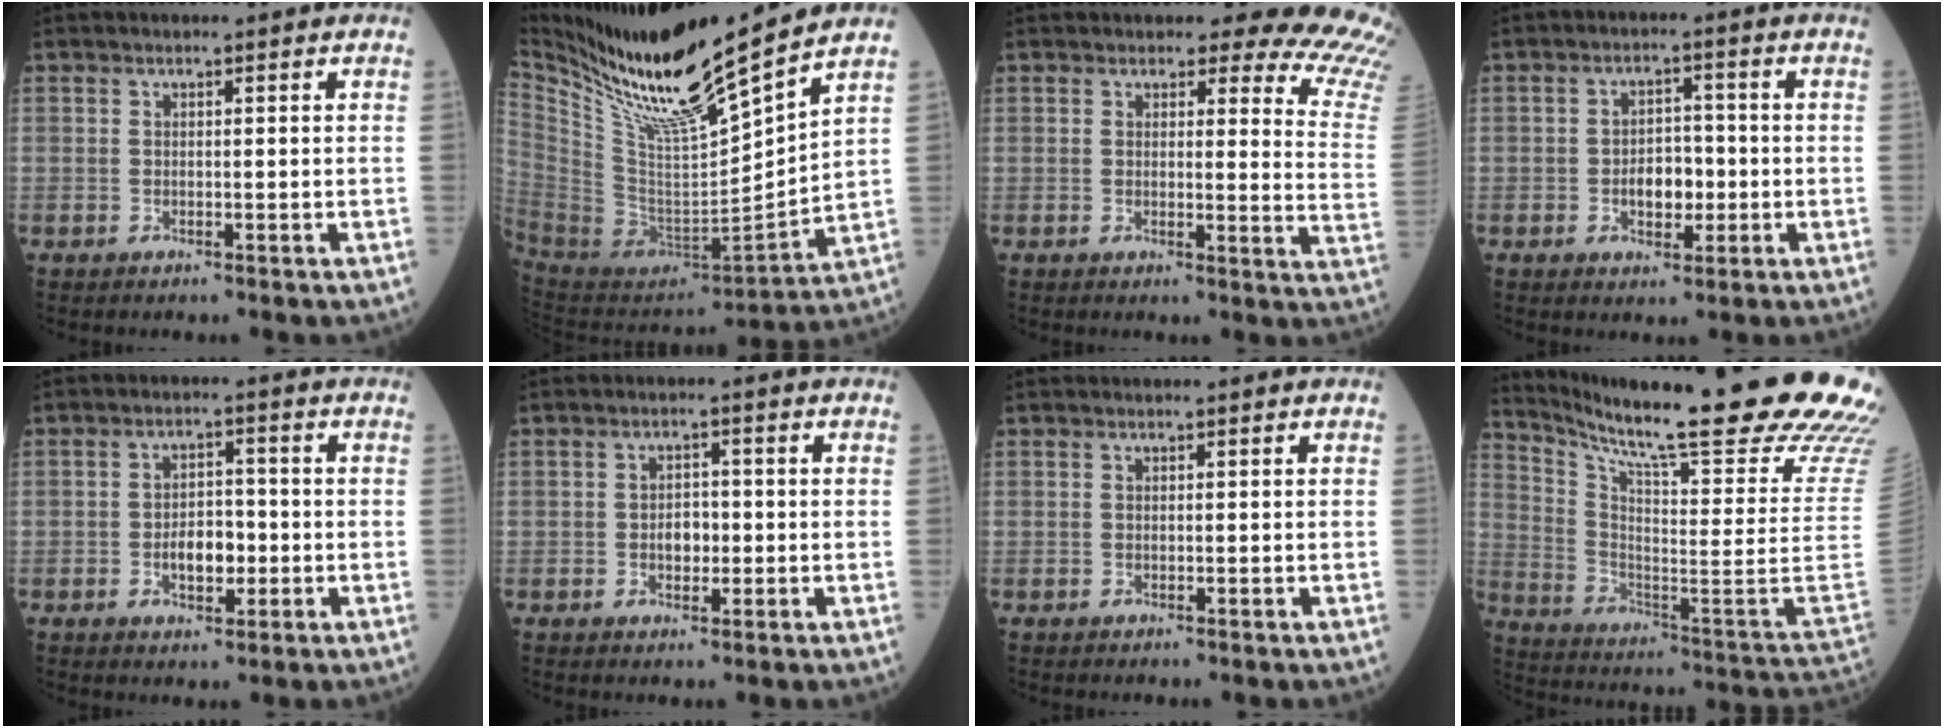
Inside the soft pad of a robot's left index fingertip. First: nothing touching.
{"total": 20.3, "force": [16.4, -0.7, 12.0], "torque": [-0.220, -0.032, 0.305]}
{"total": 15.7, "force": [14.7, 2.6, 4.6], "torque": [-0.024, -0.114, 0.123]}
{"total": 4.8, "force": [-1.0, 2.9, 3.7], "torque": [-0.059, 0.009, -0.015]}
{"total": 4.9, "force": [-1.2, 2.7, 3.9], "torque": [-0.068, 0.008, -0.019]}
{"total": 2.9, "force": [-0.5, 1.9, 2.2], "torque": [-0.035, 0.005, -0.007]}
{"total": 0.0}
{"total": 33.6, "force": [27.5, -0.7, 19.4], "torque": [-0.279, -0.121, 0.379]}